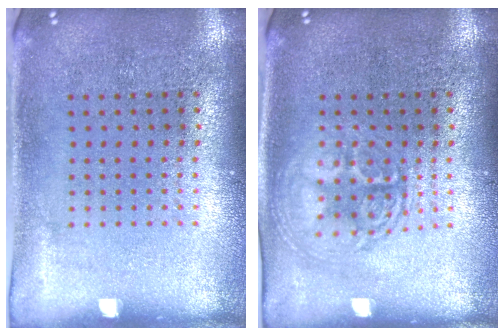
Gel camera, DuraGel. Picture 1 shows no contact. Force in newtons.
{"total": 1.7, "press": 1.7, "slide": 0.3}